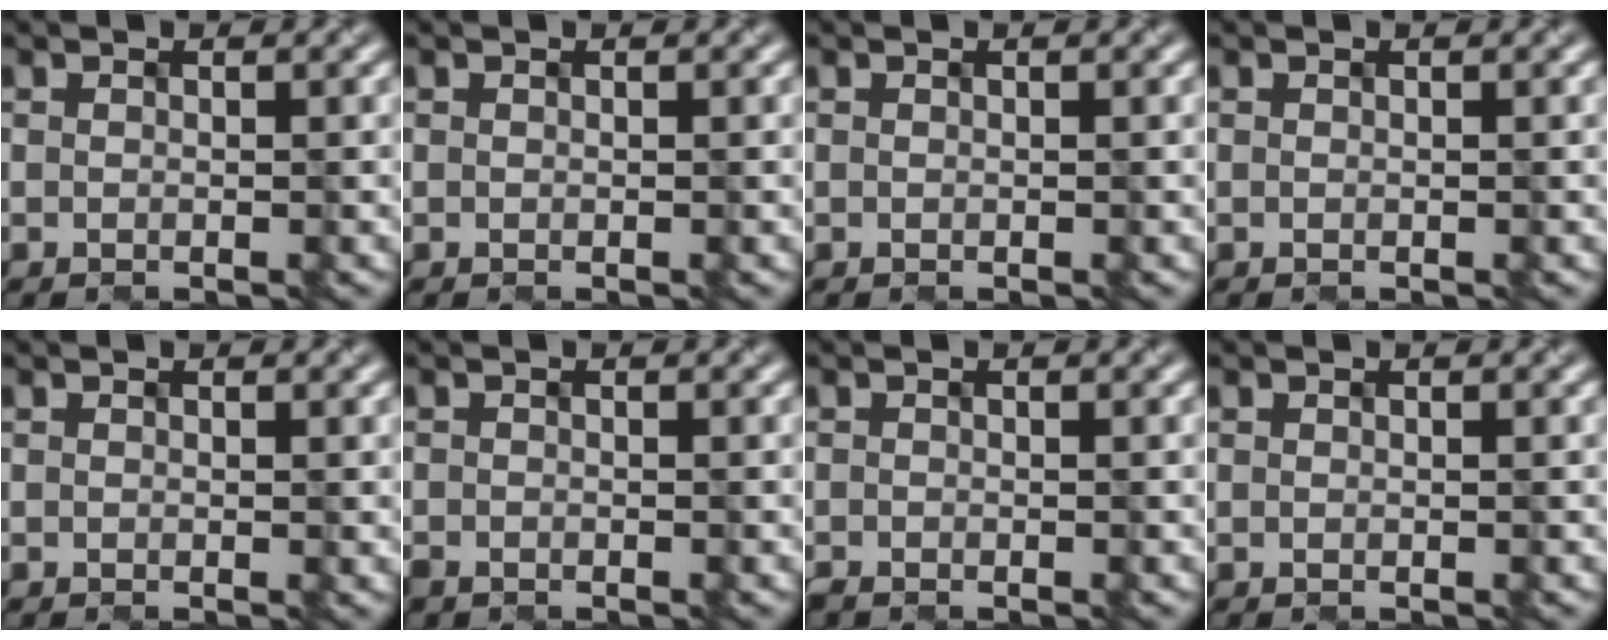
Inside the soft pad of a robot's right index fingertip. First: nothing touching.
{"total": 0.0}
{"total": 0.0}
{"total": 0.0}
{"total": 0.0}
{"total": 1.0, "force": [-0.7, 0.6, 0.3], "torque": [-0.008, -0.002, -0.014]}
{"total": 0.6, "force": [-0.5, 0.3, 0.3], "torque": [-0.007, -0.001, -0.010]}
{"total": 0.0}